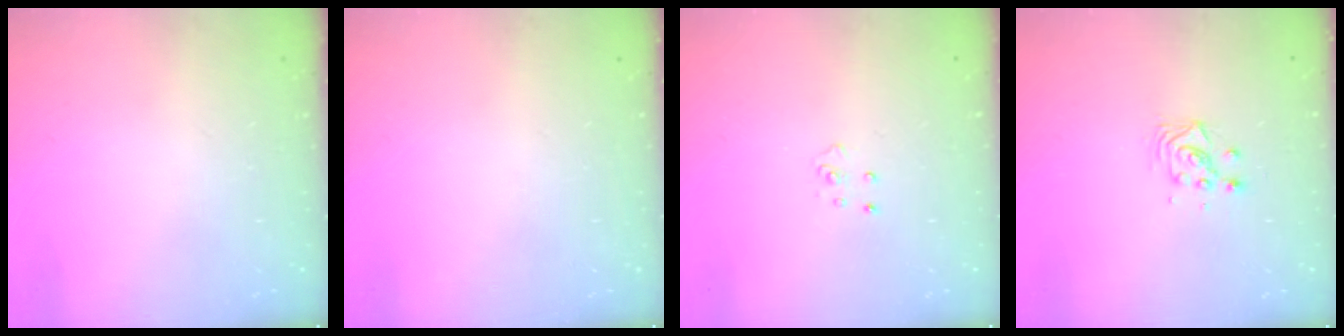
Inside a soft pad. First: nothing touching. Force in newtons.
{"total": 0.0}
{"total": 3.6, "press": 3.6, "slide": 0.3}
{"total": 4.1, "press": 4.1, "slide": 0.2}